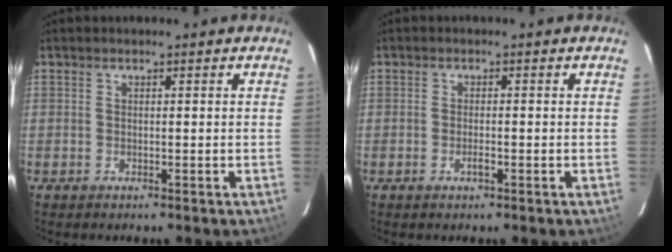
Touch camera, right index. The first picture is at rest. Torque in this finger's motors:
{"motor_torque": [-0.12, 0.03, -0.01, 0.00]}